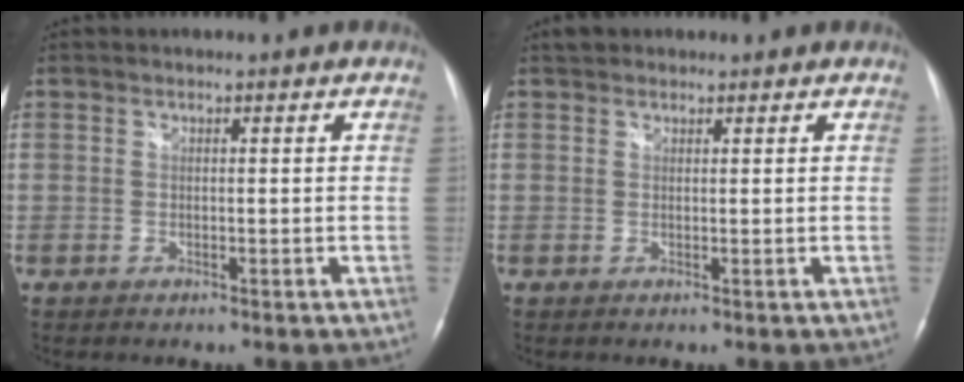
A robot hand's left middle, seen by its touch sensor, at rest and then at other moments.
{"total": 1.8, "force": [1.4, 1.0, 0.3], "torque": [-0.008, 0.016, 0.020]}